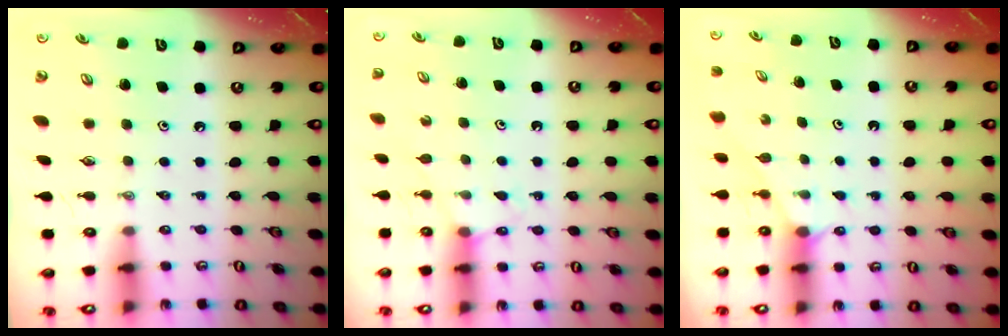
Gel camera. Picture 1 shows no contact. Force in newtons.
{"total": 5.9, "press": 5.8, "slide": 0.6}
{"total": 1.4, "press": 1.4, "slide": 0.2}